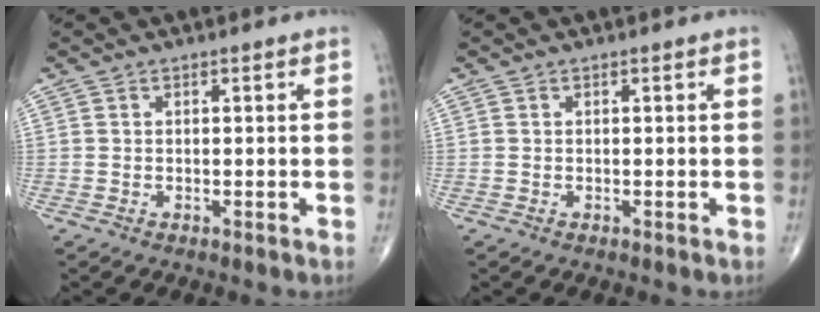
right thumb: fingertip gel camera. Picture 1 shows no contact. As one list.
[{"total": 0.0}]